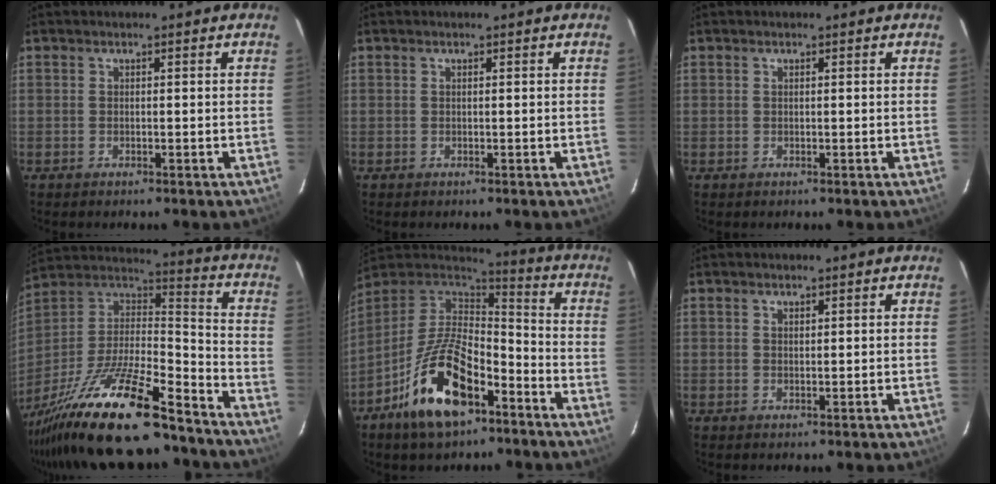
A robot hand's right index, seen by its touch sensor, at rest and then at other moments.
{"total": 0.0}
{"total": 0.5, "force": [0.1, 0.5, -0.1], "torque": [0.003, 0.003, 0.000]}
{"total": 26.9, "force": [-20.0, 6.3, 17.0], "torque": [-0.335, -0.030, -0.335]}
{"total": 18.4, "force": [-10.0, 8.4, 13.0], "torque": [-0.258, -0.007, -0.179]}
{"total": 0.7, "force": [0.5, 0.4, 0.3], "torque": [-0.005, 0.002, 0.010]}